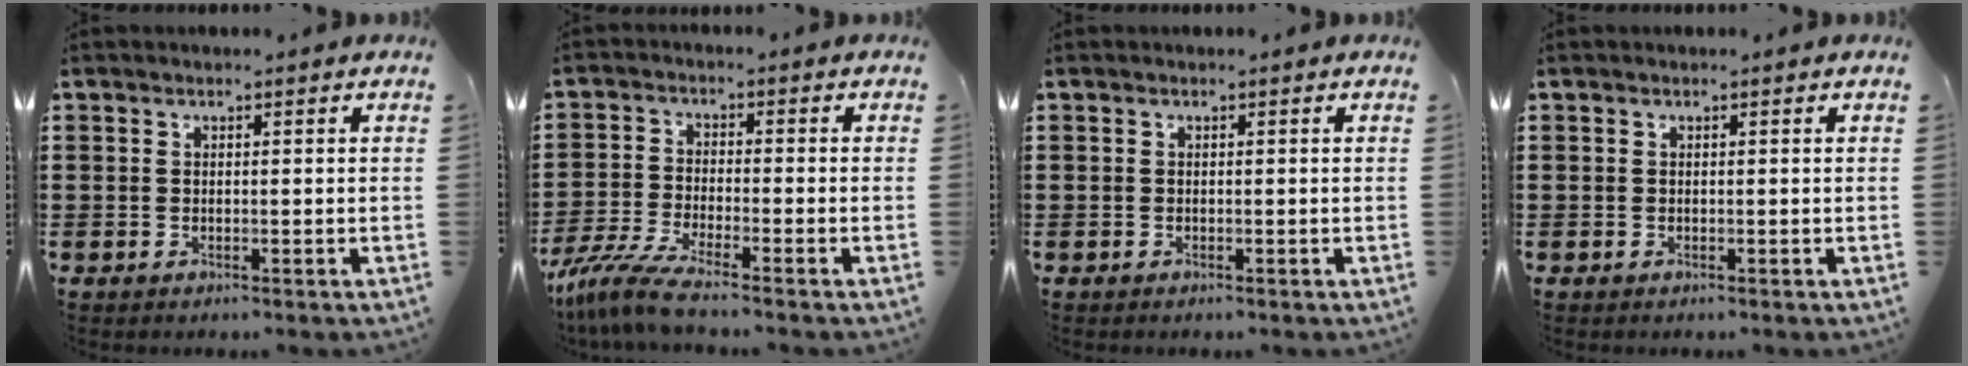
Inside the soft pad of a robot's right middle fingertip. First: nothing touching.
{"total": 5.5, "force": [-4.7, 0.1, 2.7], "torque": [-0.081, -0.022, -0.099]}
{"total": 0.0}
{"total": 0.0}